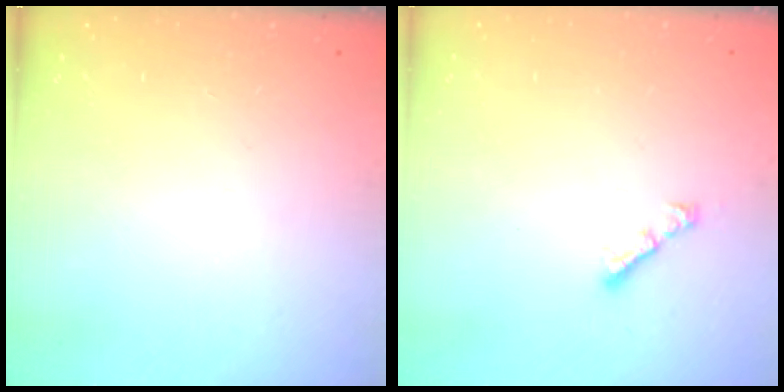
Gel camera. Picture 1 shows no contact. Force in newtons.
{"total": 2.8, "press": 2.8, "slide": 0.7}